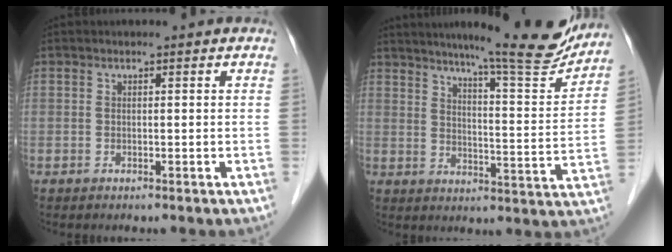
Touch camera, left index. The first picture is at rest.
{"total": 17.0, "force": [15.1, 0.2, 7.7], "torque": [-0.105, -0.037, 0.196]}